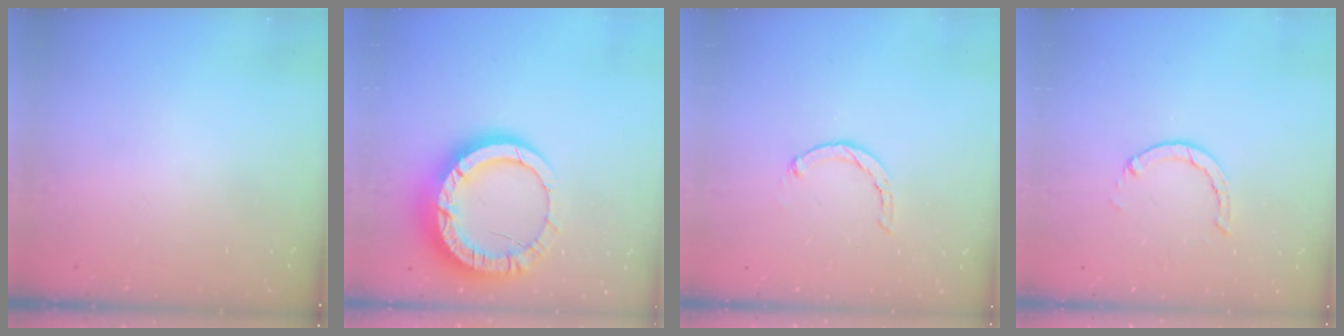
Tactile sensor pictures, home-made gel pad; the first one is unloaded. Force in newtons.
{"total": 17.7, "press": 17.7, "slide": 1.5}
{"total": 1.1, "press": 1.1, "slide": 0.2}
{"total": 1.3, "press": 1.2, "slide": 0.3}